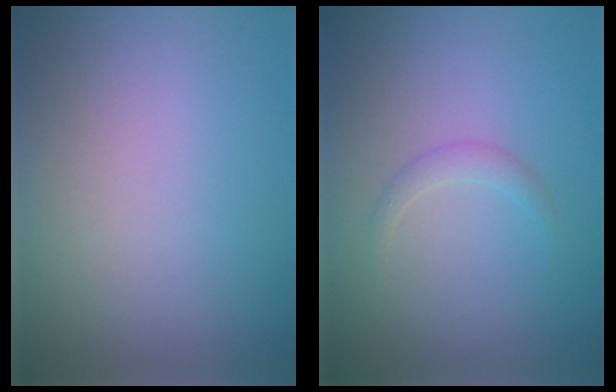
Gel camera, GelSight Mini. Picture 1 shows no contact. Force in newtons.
{"total": 1.1, "press": 1.1, "slide": 0.1}